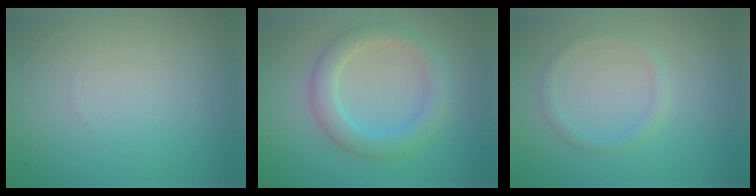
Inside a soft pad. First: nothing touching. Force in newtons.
{"total": 3.6, "press": 3.6, "slide": 0.2}
{"total": 1.2, "press": 1.2, "slide": 0.0}